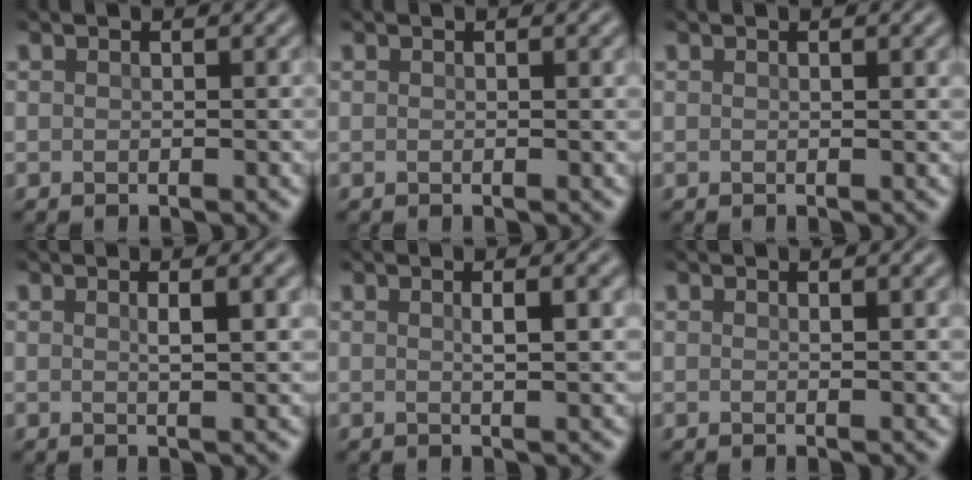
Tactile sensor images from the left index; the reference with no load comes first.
{"total": 0.6, "force": [0.2, 0.1, 0.6], "torque": [-0.004, 0.002, 0.002]}
{"total": 1.4, "force": [0.5, 0.4, 1.2], "torque": [-0.010, 0.002, 0.005]}
{"total": 3.1, "force": [0.9, 0.8, 2.8], "torque": [-0.032, 0.004, 0.013]}
{"total": 3.0, "force": [0.8, 0.8, 2.8], "torque": [-0.031, 0.005, 0.011]}
{"total": 1.5, "force": [0.8, 0.5, 1.1], "torque": [-0.009, 0.000, 0.009]}